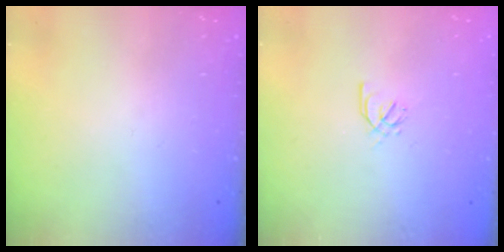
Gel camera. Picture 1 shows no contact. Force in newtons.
{"total": 2.6, "press": 2.5, "slide": 0.7}